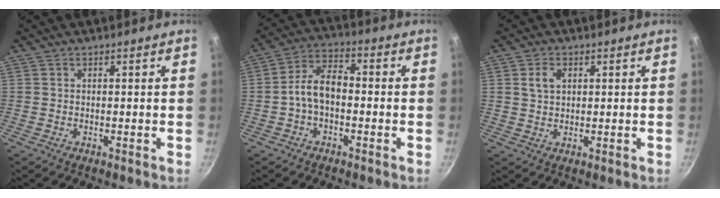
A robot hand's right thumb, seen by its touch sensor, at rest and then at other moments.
{"total": 7.9, "force": [-1.2, 4.7, 6.3], "torque": [-0.110, 0.032, -0.034]}
{"total": 3.5, "force": [1.2, 2.3, 2.3], "torque": [-0.038, -0.001, 0.024]}